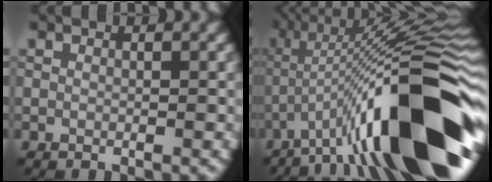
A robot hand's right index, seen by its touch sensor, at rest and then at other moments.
{"total": 18.1, "force": [-6.4, 4.8, 16.3], "torque": [-0.249, 0.026, -0.108]}